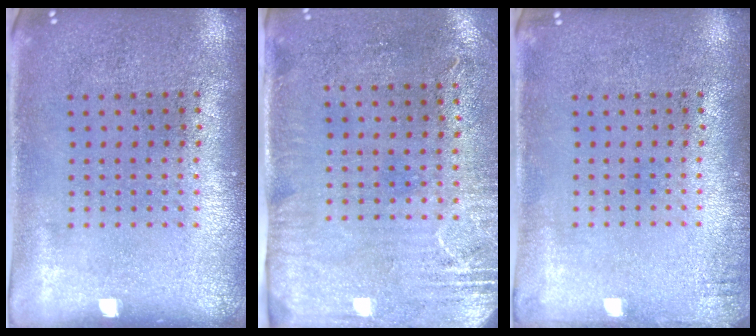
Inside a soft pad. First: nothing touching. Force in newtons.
{"total": 2.9, "press": 2.4, "slide": 1.7}
{"total": 1.0, "press": 1.0, "slide": 0.1}